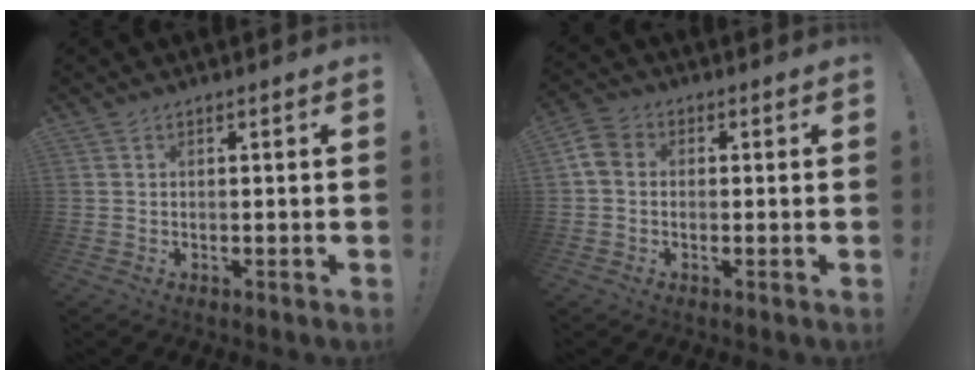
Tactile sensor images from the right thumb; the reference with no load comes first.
{"total": 5.7, "force": [0.1, 4.5, 3.4], "torque": [-0.073, 0.013, 0.005]}